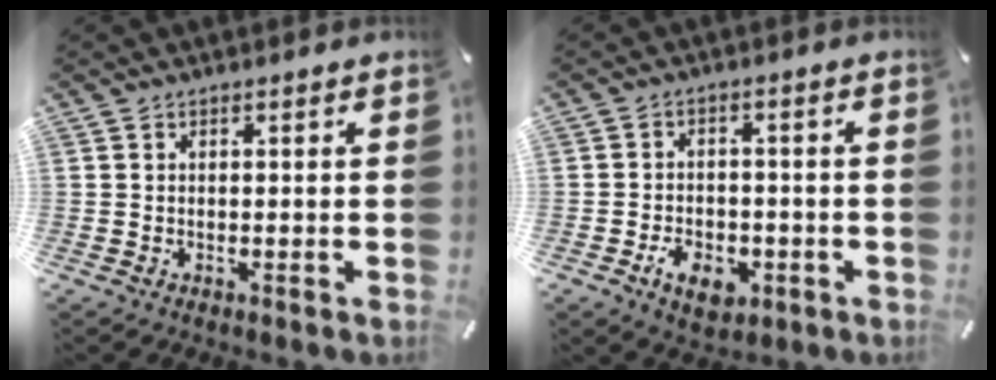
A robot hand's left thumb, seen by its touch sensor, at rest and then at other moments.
{"total": 6.9, "force": [-2.8, 5.0, 3.9], "torque": [-0.061, 0.007, -0.051]}